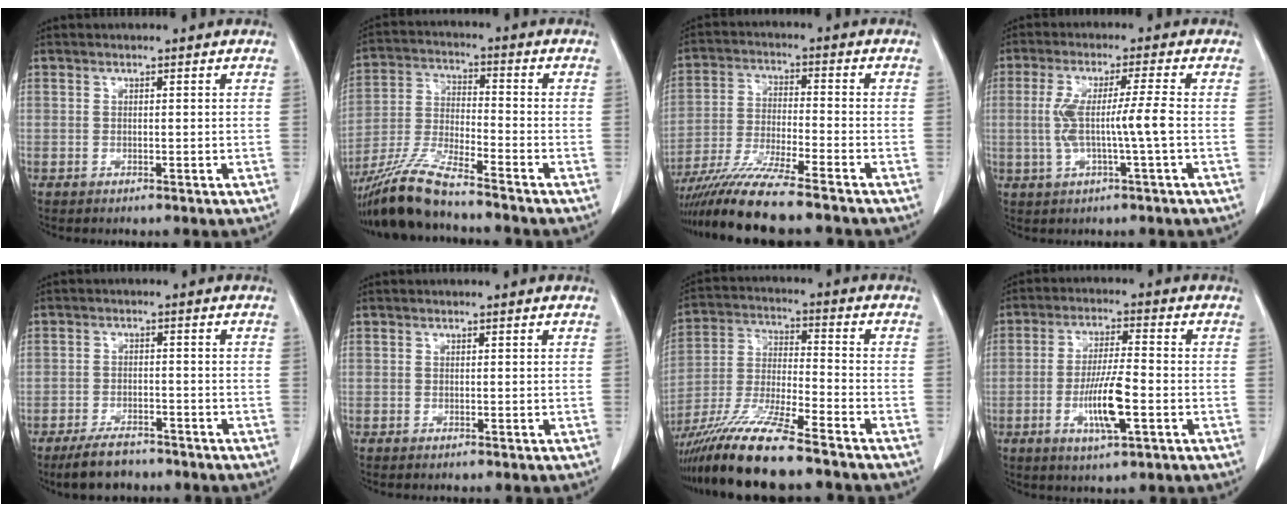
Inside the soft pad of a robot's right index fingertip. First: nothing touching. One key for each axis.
{"total": 11.5, "fx": -10.0, "fy": 0.1, "fz": 5.7, "tx": -0.118, "ty": -0.019, "tz": -0.192}
{"total": 12.3, "fx": -10.1, "fy": -0.5, "fz": 6.9, "tx": -0.124, "ty": -0.028, "tz": -0.176}
{"total": 7.1, "fx": -0.7, "fy": -0.6, "fz": 7.1, "tx": -0.143, "ty": 0.009, "tz": -0.010}
{"total": 5.6, "fx": -4.6, "fy": 2.1, "fz": 2.3, "tx": -0.046, "ty": -0.005, "tz": -0.076}
{"total": 0.0}
{"total": 15.7, "fx": -12.2, "fy": 0.6, "fz": 9.9, "tx": -0.209, "ty": -0.032, "tz": -0.223}
{"total": 8.6, "fx": -2.6, "fy": 1.1, "fz": 8.1, "tx": -0.154, "ty": -0.006, "tz": -0.047}